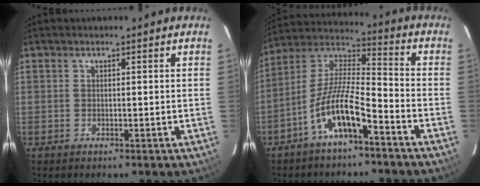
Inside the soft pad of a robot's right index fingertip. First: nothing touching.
{"total": 11.5, "force": [-6.7, 2.6, 9.0], "torque": [-0.185, 0.007, -0.129]}